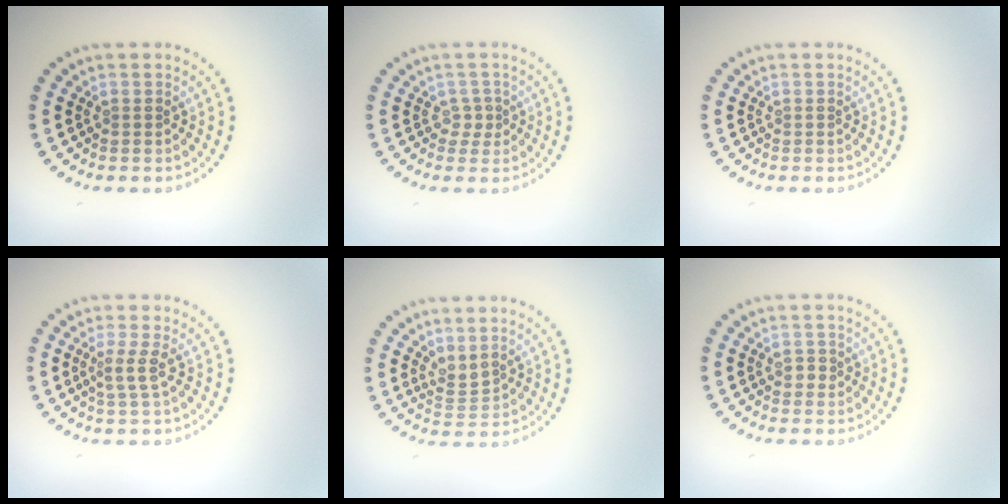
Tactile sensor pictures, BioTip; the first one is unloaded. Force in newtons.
{"total": 1.1, "press": 0.7, "slide": 0.7}
{"total": 0.0}
{"total": 1.8, "press": 1.4, "slide": 1.1}
{"total": 1.6, "press": 1.1, "slide": 1.1}
{"total": 1.2, "press": 1.1, "slide": 0.4}